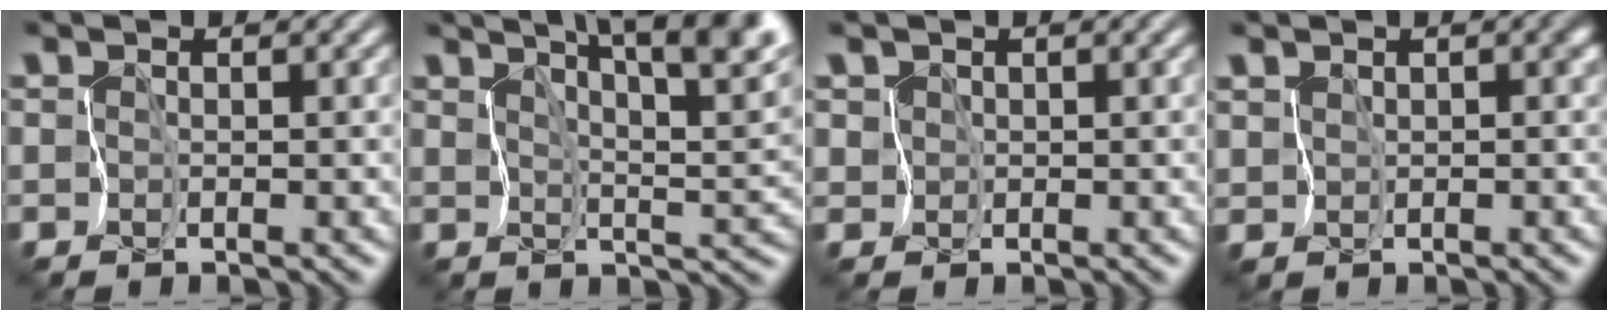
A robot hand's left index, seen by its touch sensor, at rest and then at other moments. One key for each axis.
{"total": 9.9, "fx": 6.5, "fy": 2.6, "fz": 7.0, "tx": -0.099, "ty": 0.014, "tz": 0.080}
{"total": 1.9, "fx": 1.0, "fy": 1.5, "fz": 0.4, "tx": -0.005, "ty": 0.013, "tz": 0.015}
{"total": 1.3, "fx": 0.4, "fy": 1.0, "fz": 0.7, "tx": -0.013, "ty": 0.000, "tz": 0.011}